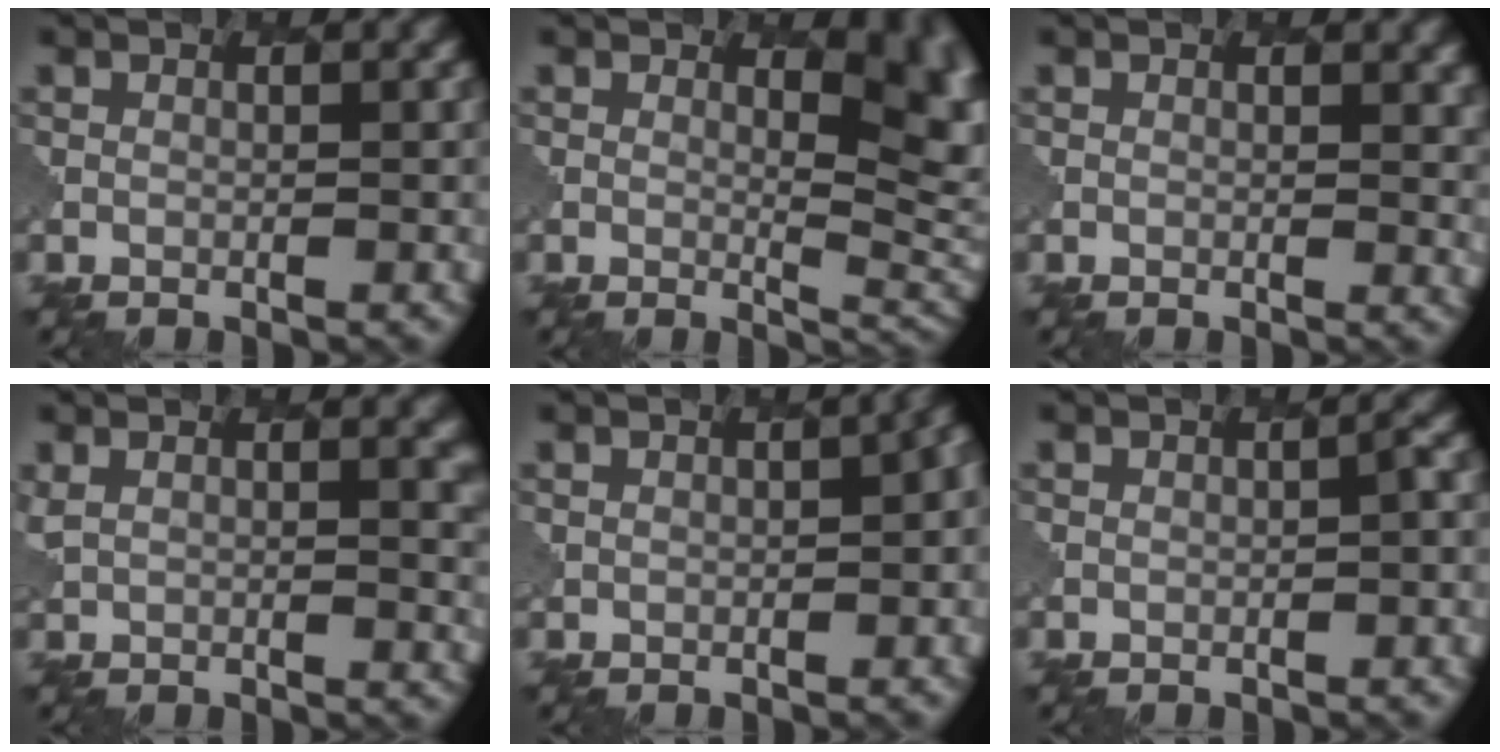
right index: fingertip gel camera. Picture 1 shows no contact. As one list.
[{"total": 7.5, "force": [2.0, 4.1, 6.0], "torque": [-0.040, -0.008, 0.035]}, {"total": 2.0, "force": [0.6, 0.9, 1.6], "torque": [-0.013, -0.003, 0.010]}, {"total": 5.3, "force": [2.4, 2.6, 3.9], "torque": [-0.033, 0.006, 0.035]}, {"total": 4.3, "force": [-0.1, 2.4, 3.5], "torque": [-0.032, -0.003, 0.013]}, {"total": 1.1, "force": [-0.2, 0.5, 0.9], "torque": [-0.014, 0.000, -0.003]}]